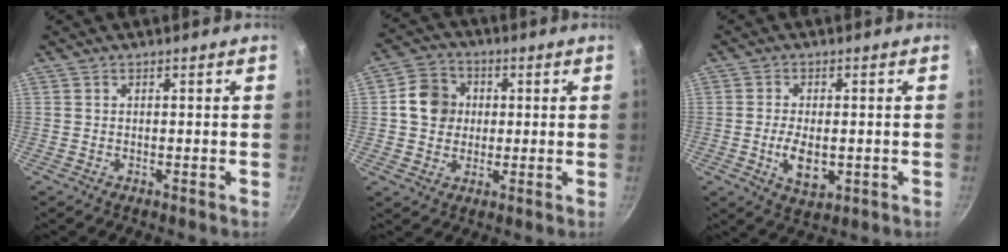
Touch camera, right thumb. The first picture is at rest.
{"total": 8.4, "force": [1.0, 7.5, 3.8], "torque": [-0.034, 0.011, 0.004]}
{"total": 6.7, "force": [-1.0, 3.7, 5.5], "torque": [-0.097, -0.004, -0.011]}